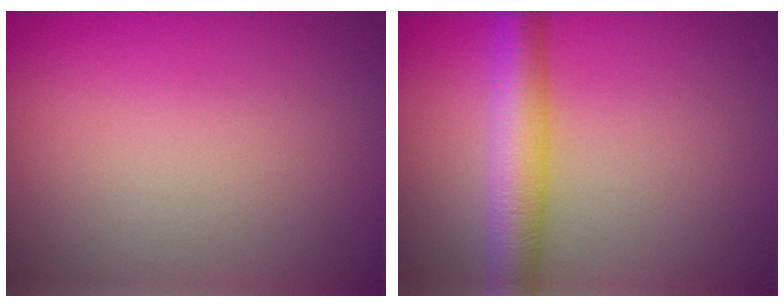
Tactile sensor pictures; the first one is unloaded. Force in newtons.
{"total": 5.4, "press": 5.4, "slide": 0.2}